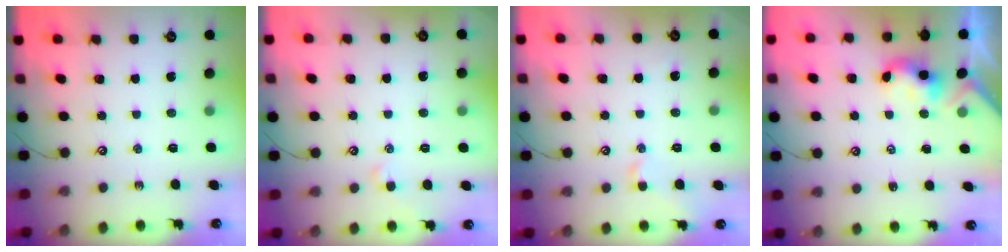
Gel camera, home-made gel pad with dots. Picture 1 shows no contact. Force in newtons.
{"total": 2.1, "press": 2.1, "slide": 0.3}
{"total": 1.9, "press": 1.8, "slide": 0.5}
{"total": 2.2, "press": 2.2, "slide": 0.2}